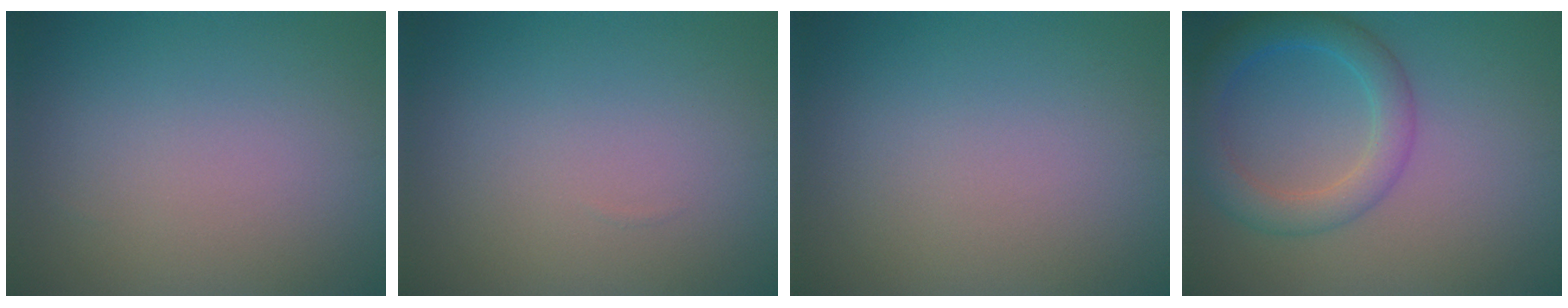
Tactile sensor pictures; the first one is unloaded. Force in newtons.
{"total": 0.0}
{"total": 0.0}
{"total": 4.5, "press": 4.5, "slide": 0.4}